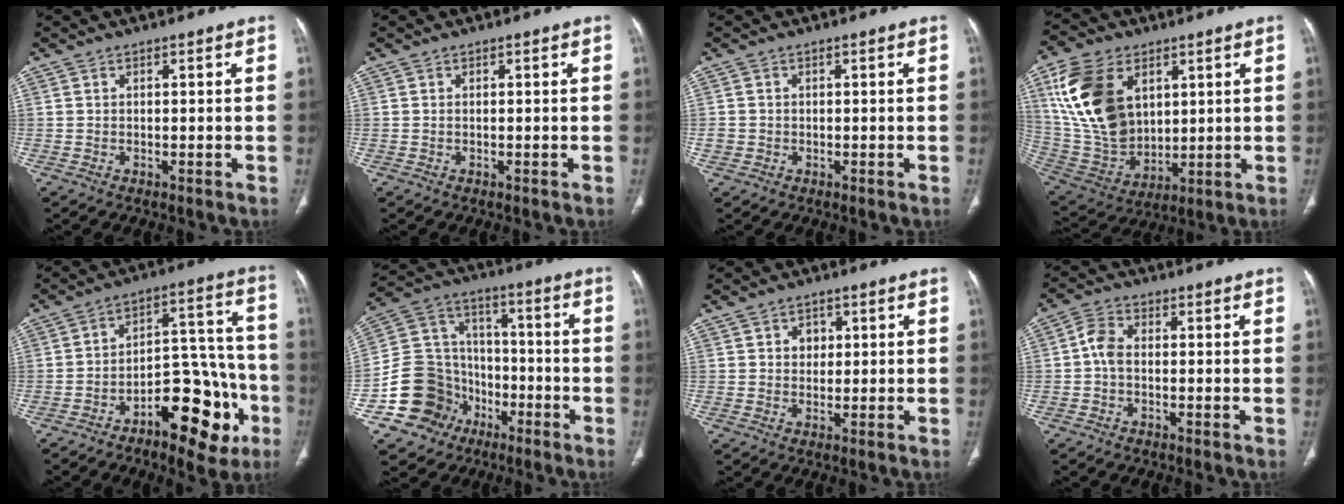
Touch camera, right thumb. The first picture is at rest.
{"total": 0.0}
{"total": 1.8, "force": [-0.3, 1.7, 0.5], "torque": [-0.005, 0.006, -0.003]}
{"total": 19.6, "force": [6.4, 13.0, 13.2], "torque": [-0.241, -0.020, 0.140]}
{"total": 17.4, "force": [-8.0, 8.1, 13.1], "torque": [-0.144, 0.070, -0.113]}
{"total": 15.7, "force": [-6.7, 13.5, 4.3], "torque": [-0.045, 0.085, -0.108]}
{"total": 2.9, "force": [0.9, 2.4, 1.3], "torque": [-0.003, -0.002, 0.013]}
{"total": 3.9, "force": [-0.4, 2.6, 3.0], "torque": [-0.058, 0.012, -0.016]}